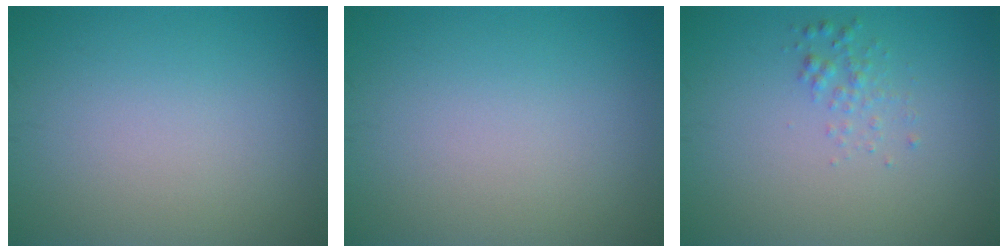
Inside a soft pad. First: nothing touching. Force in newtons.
{"total": 0.0}
{"total": 1.2, "press": 1.2, "slide": 0.0}